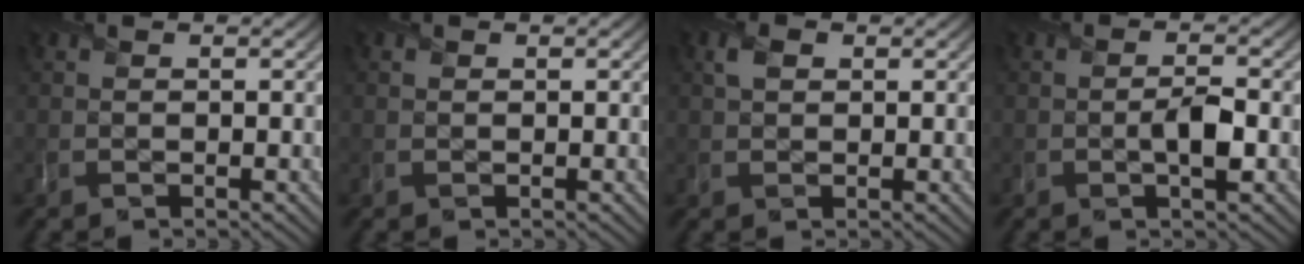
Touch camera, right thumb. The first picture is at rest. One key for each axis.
{"total": 0.0}
{"total": 1.7, "fx": 0.7, "fy": 1.3, "fz": 0.9, "tx": -0.026, "ty": 0.003, "tz": 0.014}
{"total": 2.8, "fx": -0.8, "fy": 0.8, "fz": 2.6, "tx": -0.050, "ty": 0.000, "tz": -0.017}